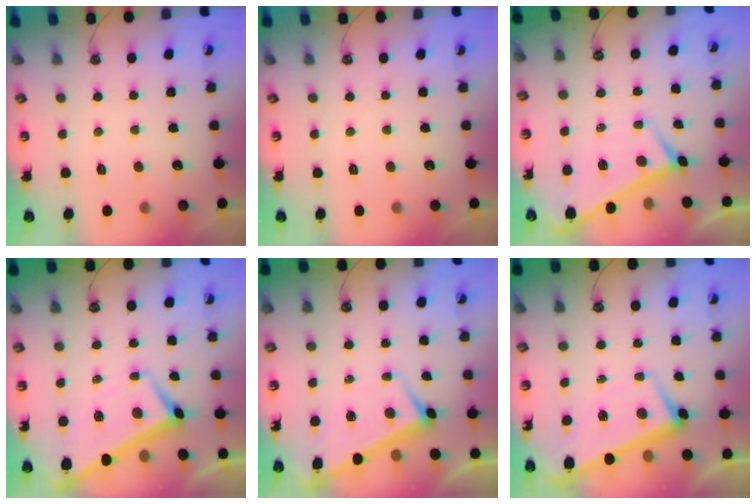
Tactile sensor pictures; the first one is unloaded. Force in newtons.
{"total": 0.0}
{"total": 0.0}
{"total": 1.9, "press": 1.9, "slide": 0.2}
{"total": 3.0, "press": 3.0, "slide": 0.1}
{"total": 1.5, "press": 0.5, "slide": 1.4}